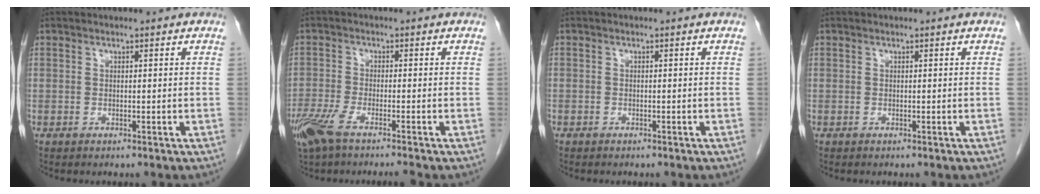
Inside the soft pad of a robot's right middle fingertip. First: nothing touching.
{"total": 7.8, "force": [-5.9, 0.9, 5.1], "torque": [-0.097, -0.014, -0.107]}
{"total": 0.5, "force": [-0.4, 0.4, 0.0], "torque": [-0.005, 0.003, -0.008]}
{"total": 0.0}